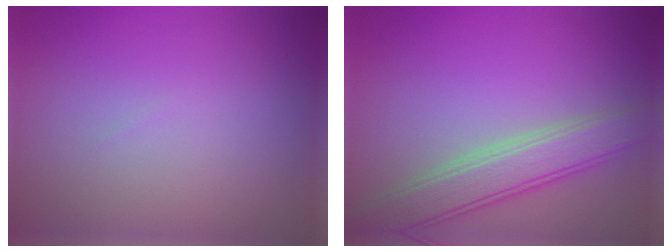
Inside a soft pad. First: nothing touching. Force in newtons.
{"total": 4.7, "press": 4.7, "slide": 0.4}